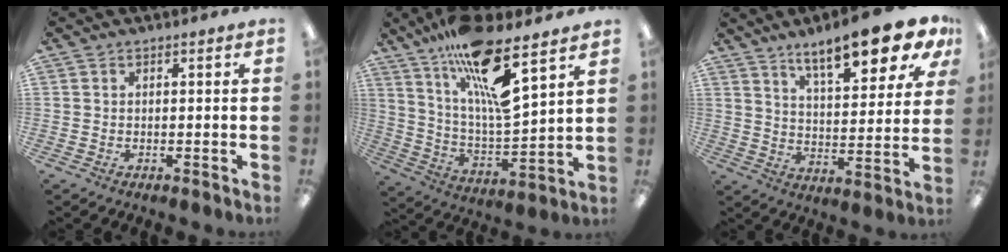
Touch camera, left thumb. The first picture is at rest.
{"total": 18.5, "force": [12.2, 3.8, 13.4], "torque": [-0.240, -0.067, 0.201]}
{"total": 15.7, "force": [12.1, 4.1, 9.1], "torque": [-0.138, -0.072, 0.199]}